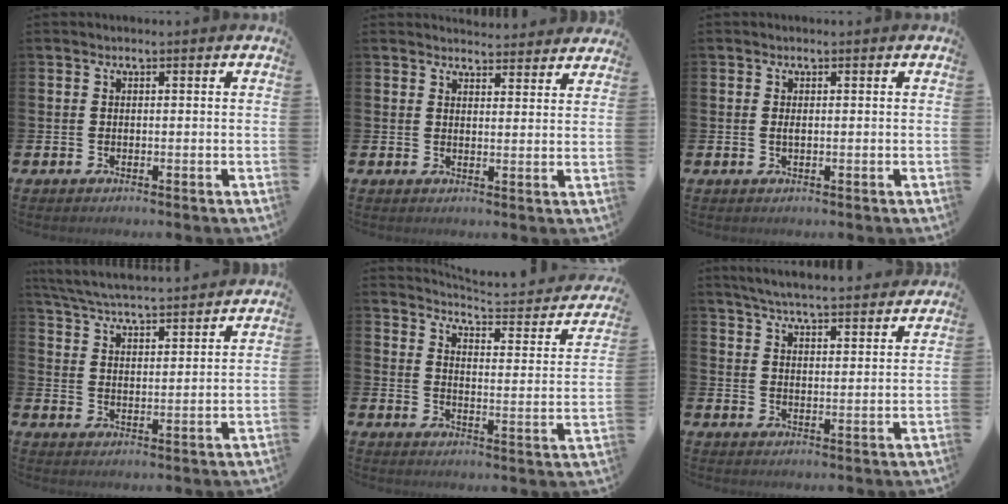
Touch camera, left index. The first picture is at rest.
{"total": 3.9, "force": [3.9, 0.5, -0.1], "torque": [0.006, -0.026, 0.069]}
{"total": 0.6, "force": [0.1, 0.1, 0.5], "torque": [-0.009, -0.001, 0.001]}
{"total": 5.6, "force": [5.5, 0.2, 0.8], "torque": [-0.043, -0.041, 0.096]}
{"total": 4.0, "force": [3.8, 0.3, 1.2], "torque": [-0.038, -0.040, 0.056]}
{"total": 5.8, "force": [5.7, 0.1, 1.2], "torque": [-0.036, -0.037, 0.100]}